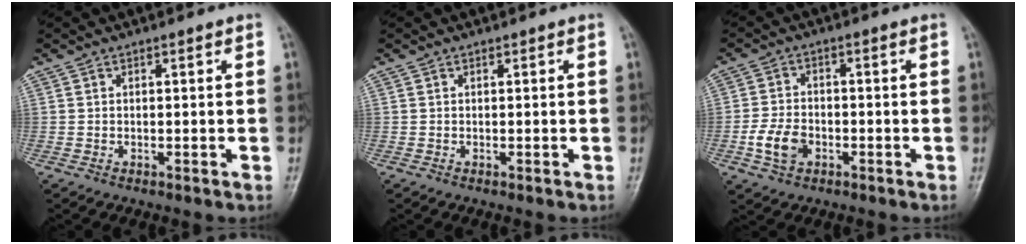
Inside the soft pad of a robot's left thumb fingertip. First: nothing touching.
{"total": 0.0}
{"total": 6.0, "force": [-2.2, 4.1, 3.8], "torque": [-0.068, 0.010, -0.044]}